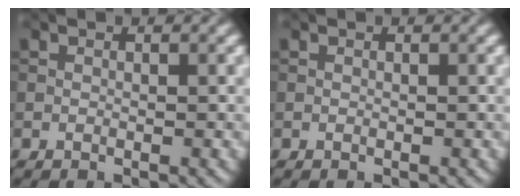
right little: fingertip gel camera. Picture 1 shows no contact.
{"total": 0.0}